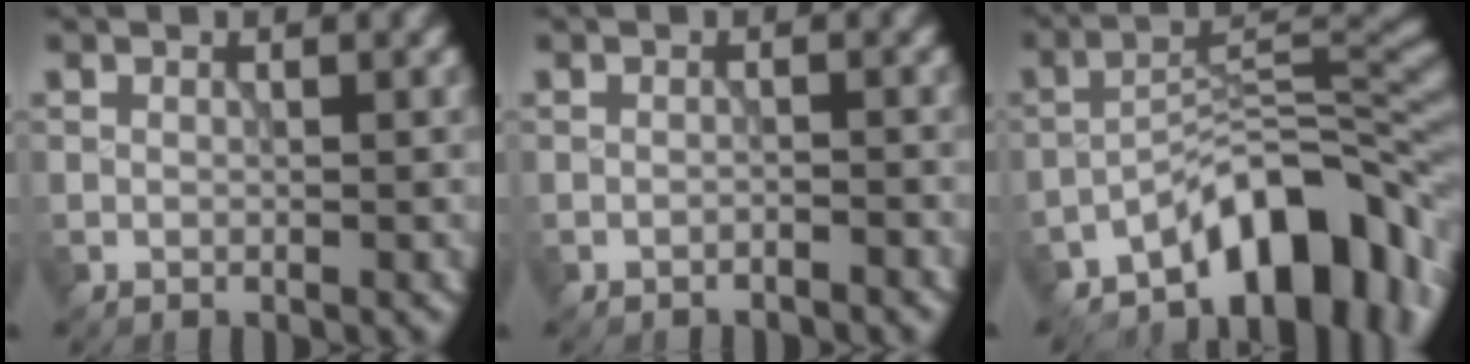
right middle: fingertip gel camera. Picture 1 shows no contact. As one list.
[{"total": 0.8, "force": [-0.8, 0.0, 0.1], "torque": [0.001, 0.004, -0.017]}, {"total": 10.3, "force": [-6.7, 4.1, 6.6], "torque": [-0.073, 0.010, -0.127]}]